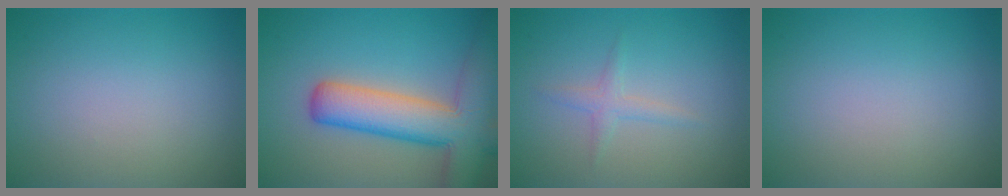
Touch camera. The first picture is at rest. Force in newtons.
{"total": 9.4, "press": 9.4, "slide": 0.6}
{"total": 1.3, "press": 1.3, "slide": 0.0}
{"total": 0.0}